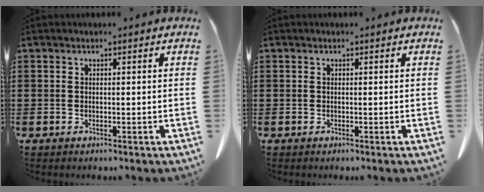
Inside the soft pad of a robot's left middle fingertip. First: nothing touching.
{"total": 0.0}